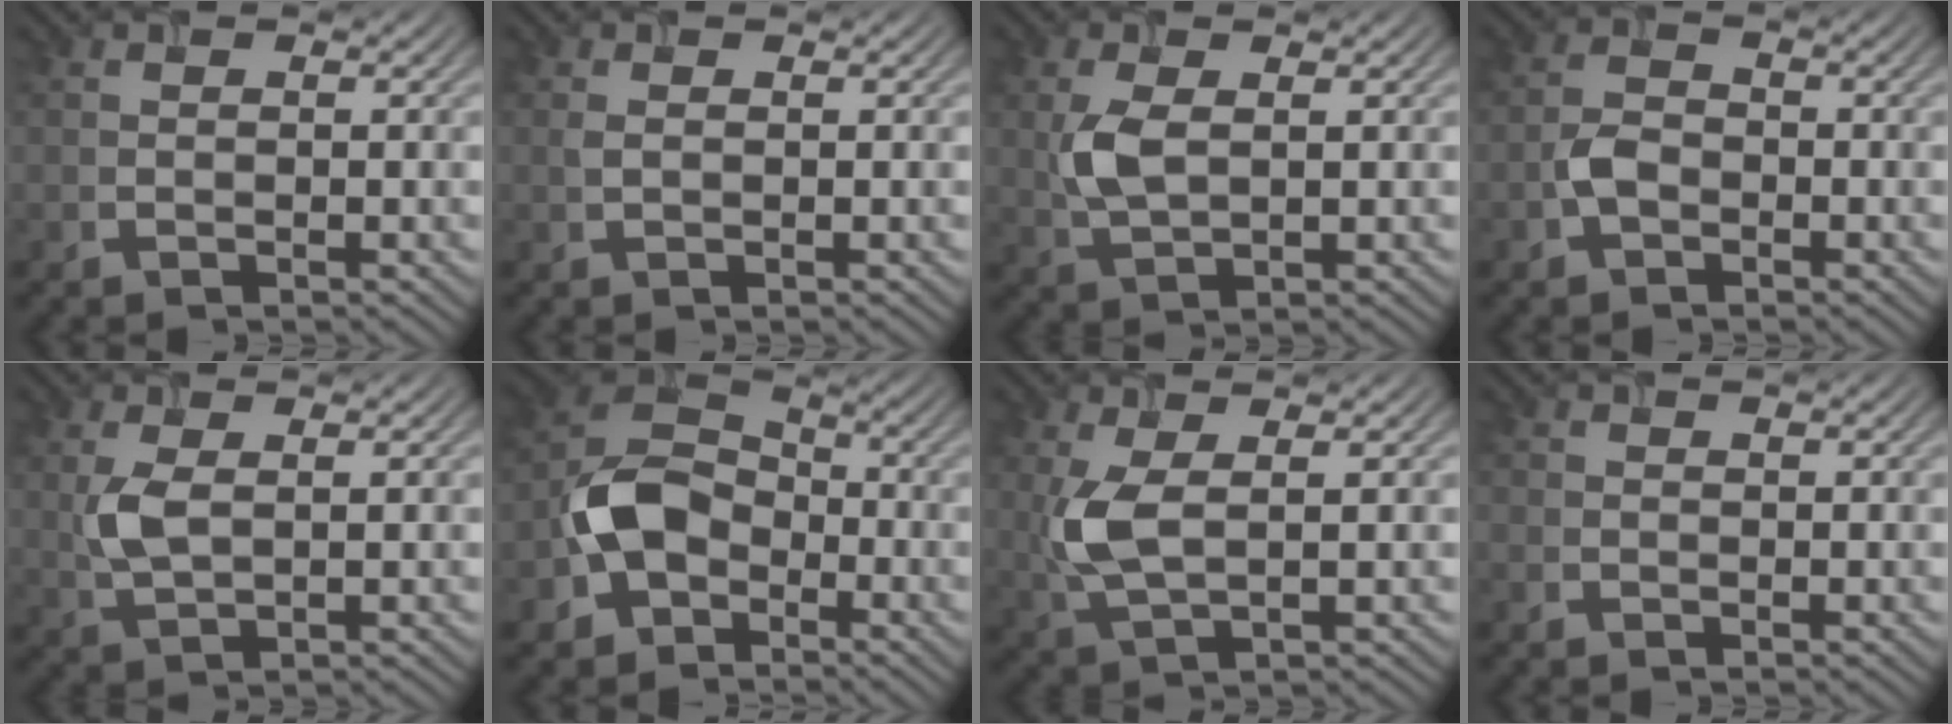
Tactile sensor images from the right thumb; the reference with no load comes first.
{"total": 0.8, "force": [0.1, 0.4, 0.6], "torque": [-0.020, 0.001, 0.002]}
{"total": 4.3, "force": [0.7, 2.2, 3.6], "torque": [-0.092, 0.000, 0.018]}
{"total": 2.7, "force": [-1.2, 1.9, 1.6], "torque": [-0.032, 0.006, -0.030]}
{"total": 3.8, "force": [0.7, 1.8, 3.3], "torque": [-0.085, 0.000, 0.016]}
{"total": 8.1, "force": [-3.3, 5.8, 4.5], "torque": [-0.088, 0.007, -0.084]}
{"total": 5.6, "force": [0.9, 2.4, 4.9], "torque": [-0.131, 0.000, 0.020]}
{"total": 0.9, "force": [-0.6, 0.6, 0.2], "torque": [-0.006, -0.003, -0.015]}